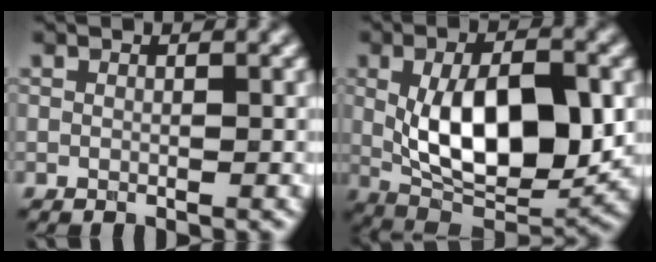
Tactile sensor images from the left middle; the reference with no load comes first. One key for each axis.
{"total": 10.8, "fx": -0.2, "fy": 4.9, "fz": 9.6, "tx": -0.163, "ty": -0.007, "tz": 0.005}